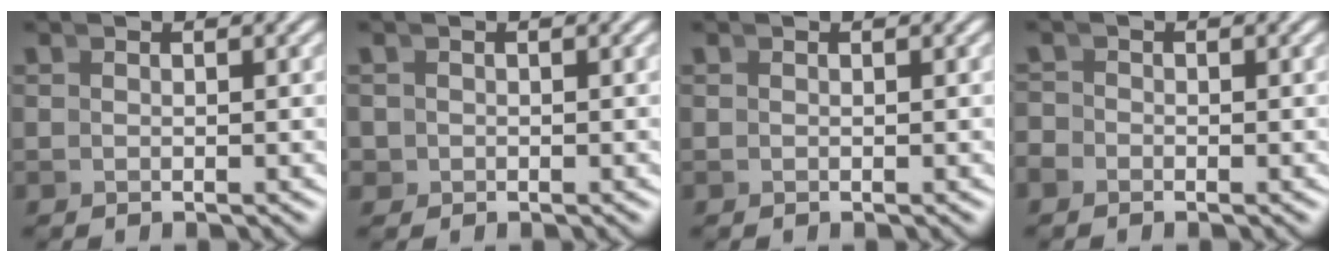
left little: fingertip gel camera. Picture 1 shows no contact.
{"total": 1.6, "force": [-0.4, 1.5, 0.2], "torque": [-0.006, -0.012, -0.004]}
{"total": 0.0}
{"total": 1.1, "force": [-0.9, 0.6, 0.1], "torque": [0.004, -0.006, -0.018]}